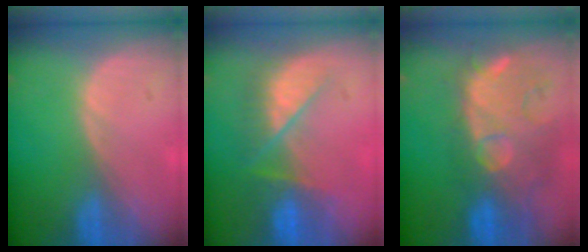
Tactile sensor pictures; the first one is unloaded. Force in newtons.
{"total": 7.5, "press": 7.3, "slide": 2.0}
{"total": 12.6, "press": 11.3, "slide": 5.7}